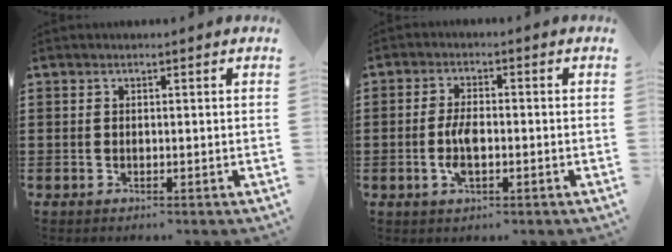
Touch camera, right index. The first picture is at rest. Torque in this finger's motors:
{"motor_torque": [1.81, 0.33, 0.72, 0.15]}